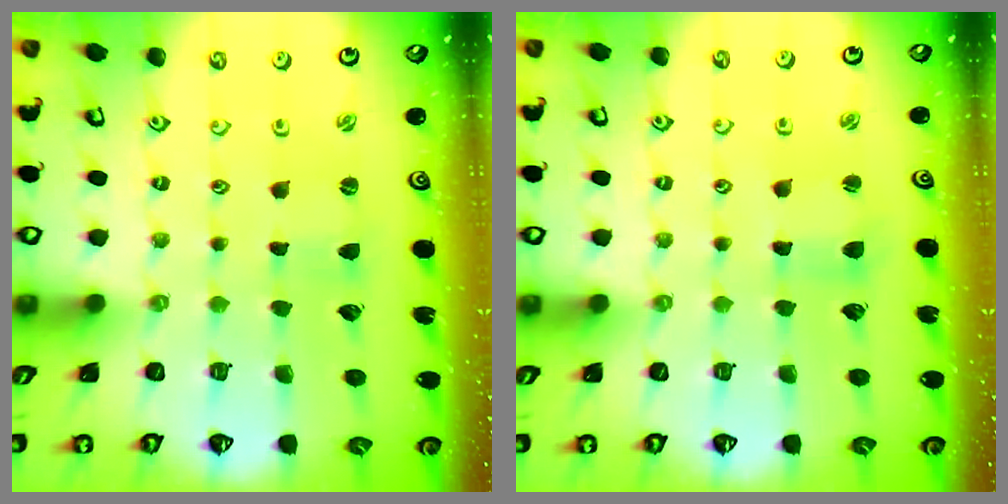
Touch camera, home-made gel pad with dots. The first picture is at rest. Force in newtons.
{"total": 2.5, "press": 2.5, "slide": 0.3}